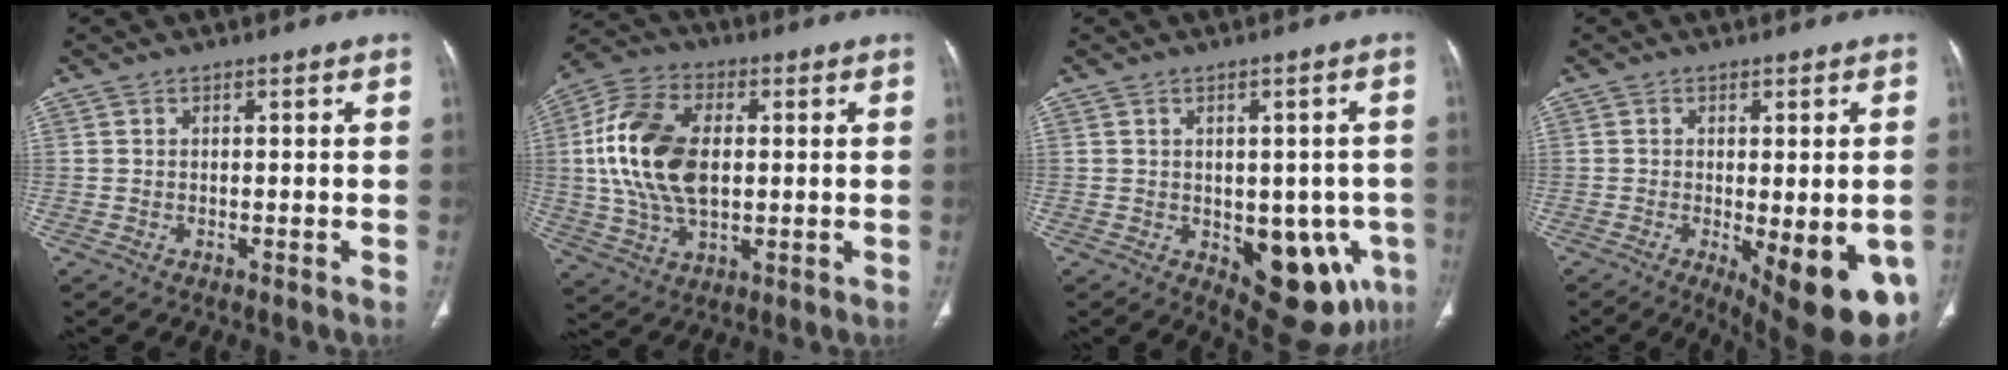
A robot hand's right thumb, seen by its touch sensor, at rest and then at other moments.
{"total": 17.4, "force": [1.6, 10.6, 13.7], "torque": [-0.268, 0.008, 0.031]}
{"total": 13.6, "force": [-4.2, 7.2, 10.7], "torque": [-0.093, 0.000, -0.035]}
{"total": 15.0, "force": [-5.3, 5.2, 13.1], "torque": [-0.132, -0.016, -0.058]}